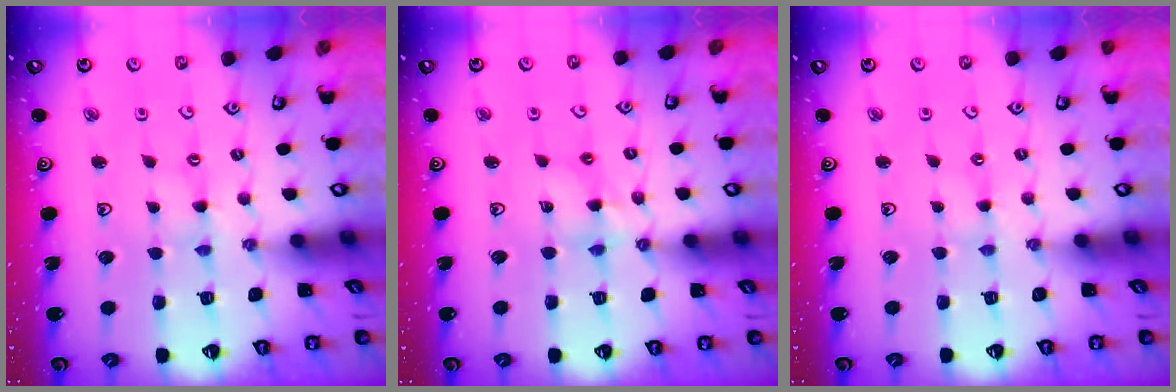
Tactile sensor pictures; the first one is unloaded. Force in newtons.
{"total": 5.6, "press": 5.6, "slide": 0.5}
{"total": 0.5, "press": 0.5, "slide": 0.1}